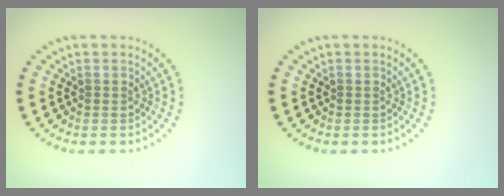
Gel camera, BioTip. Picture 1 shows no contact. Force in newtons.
{"total": 0.0}